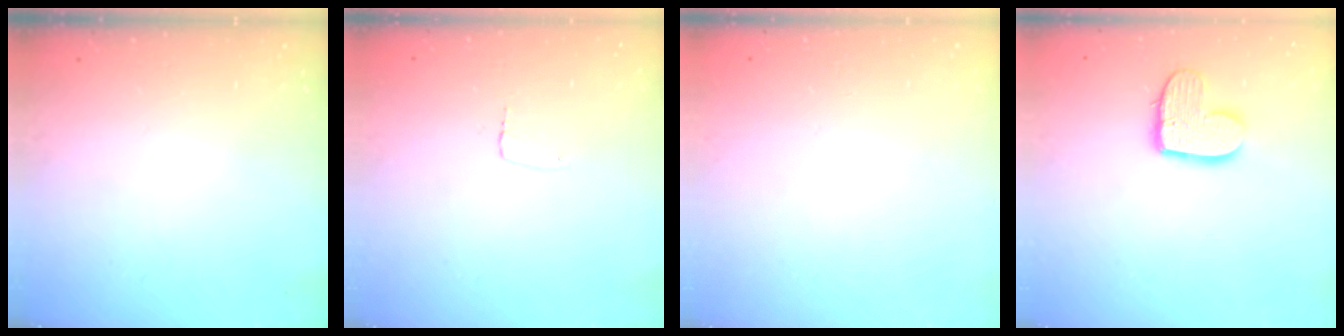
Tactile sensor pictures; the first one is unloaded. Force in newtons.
{"total": 2.3, "press": 2.3, "slide": 0.1}
{"total": 0.0}
{"total": 10.9, "press": 10.8, "slide": 0.7}